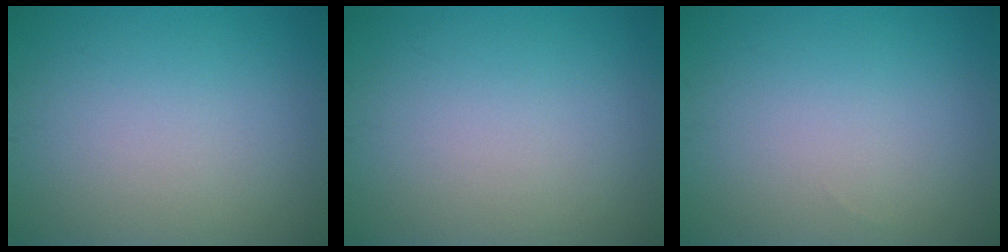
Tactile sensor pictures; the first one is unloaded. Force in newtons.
{"total": 0.0}
{"total": 0.0}